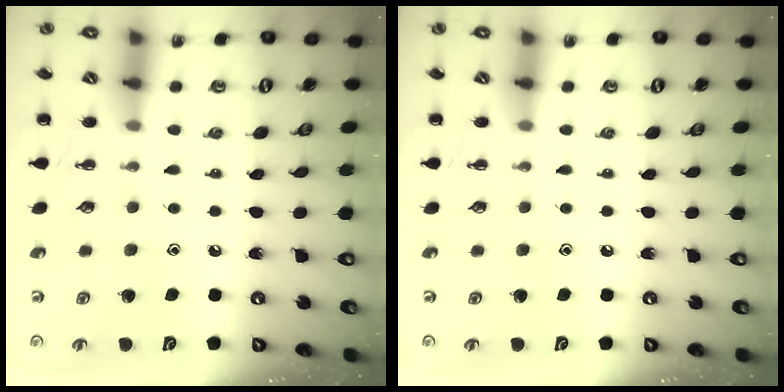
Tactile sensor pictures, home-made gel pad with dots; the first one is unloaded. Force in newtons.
{"total": 0.0}